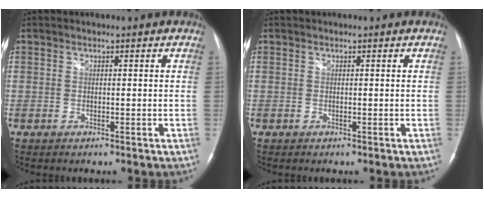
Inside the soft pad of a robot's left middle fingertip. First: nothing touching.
{"total": 0.0}